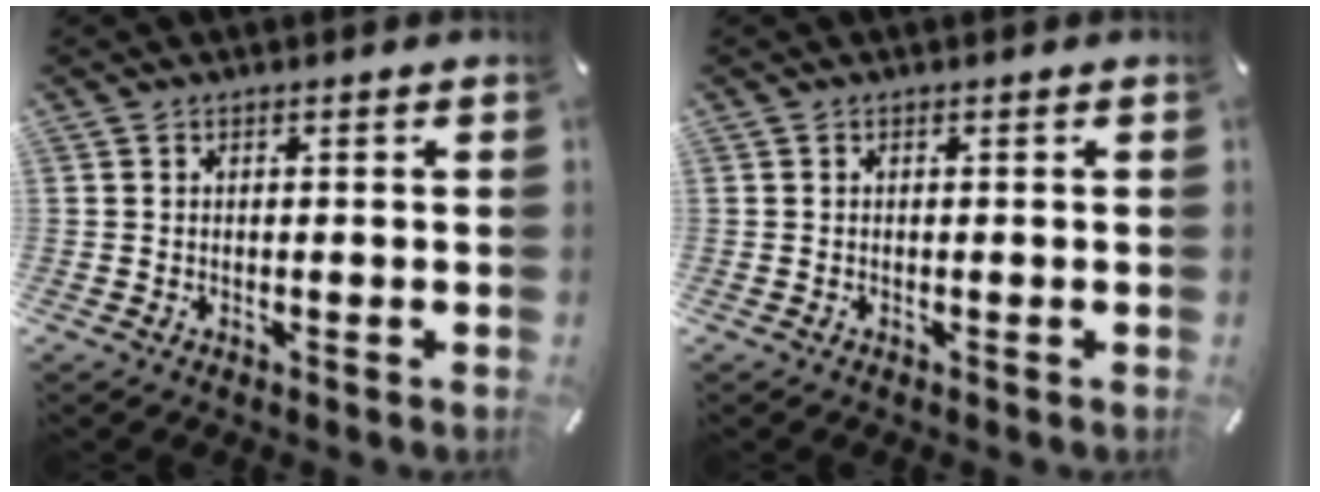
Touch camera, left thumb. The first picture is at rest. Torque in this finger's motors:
{"motor_torque": [-0.07, 0.06, 0.01, 0.08, 0.00]}